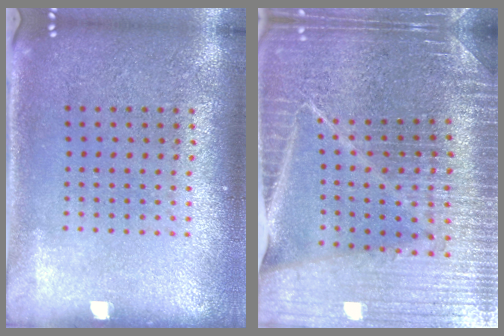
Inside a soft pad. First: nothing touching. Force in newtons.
{"total": 4.6, "press": 4.3, "slide": 1.6}